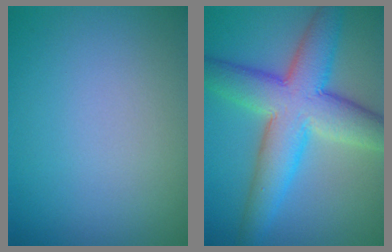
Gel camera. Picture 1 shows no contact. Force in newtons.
{"total": 9.3, "press": 9.3, "slide": 0.2}